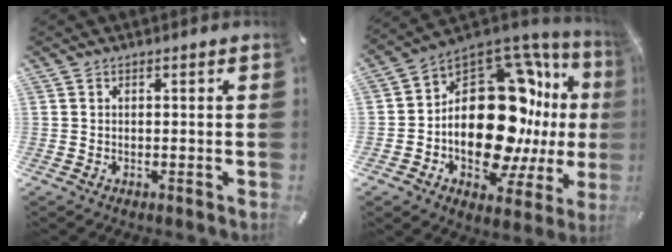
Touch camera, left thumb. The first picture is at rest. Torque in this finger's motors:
{"motor_torque": [2.43, 2.58, 1.71, 1.06, 0.62]}